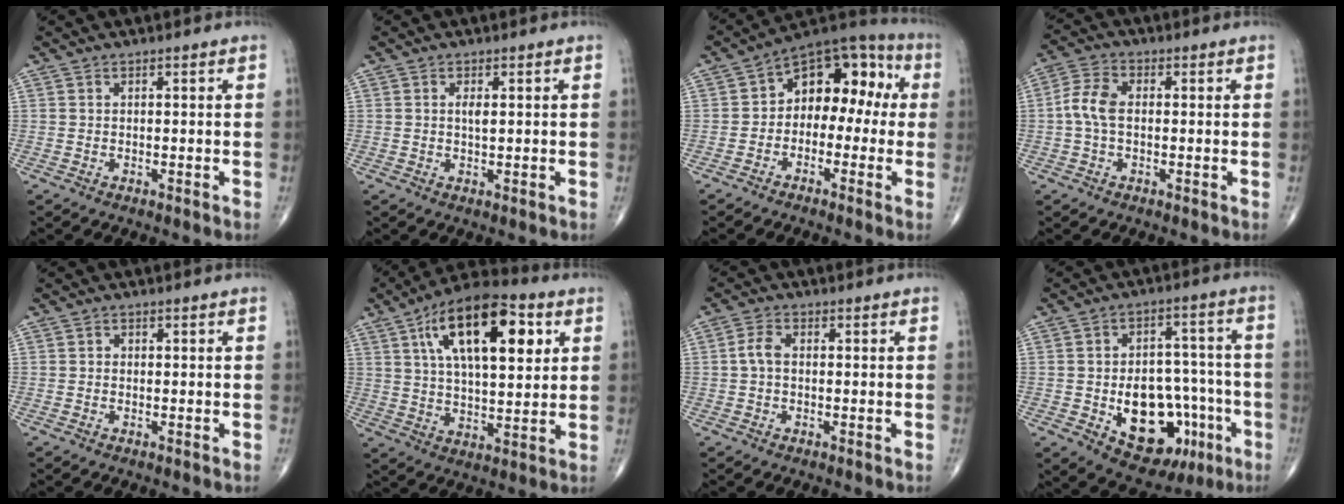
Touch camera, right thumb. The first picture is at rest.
{"total": 1.8, "force": [0.4, 0.6, 1.7], "torque": [-0.029, -0.002, 0.007]}
{"total": 13.2, "force": [0.1, 8.7, 9.9], "torque": [-0.088, 0.053, -0.019]}
{"total": 5.7, "force": [-0.2, 3.5, 4.5], "torque": [-0.100, 0.016, -0.013]}
{"total": 0.6, "force": [-0.1, 0.5, 0.2], "torque": [0.000, 0.001, -0.003]}
{"total": 20.6, "force": [7.4, 9.1, 16.9], "torque": [-0.253, -0.007, 0.116]}
{"total": 3.1, "force": [-0.1, 2.0, 2.4], "torque": [-0.048, 0.007, -0.007]}
{"total": 15.9, "force": [-4.8, 10.9, 10.5], "torque": [-0.110, 0.038, -0.055]}